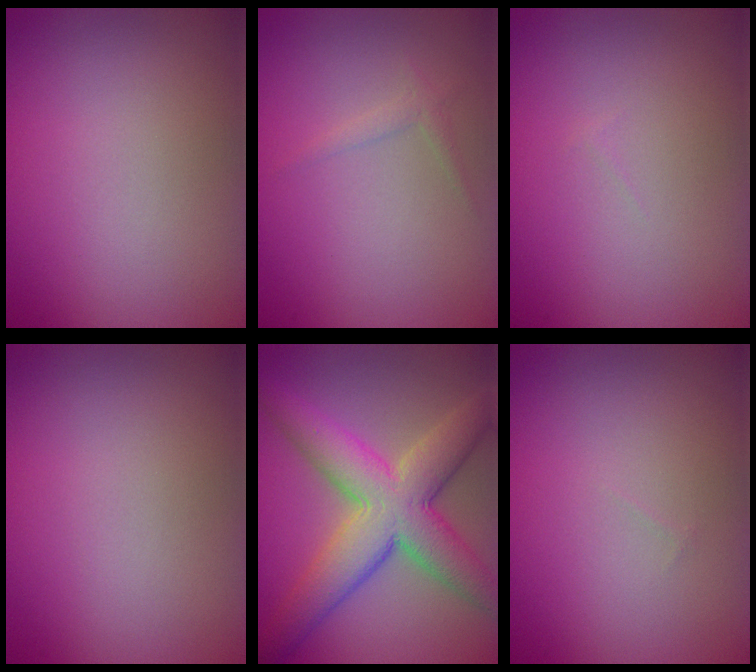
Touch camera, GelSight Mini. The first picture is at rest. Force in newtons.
{"total": 0.9, "press": 0.9, "slide": 0.1}
{"total": 0.0}
{"total": 0.0}
{"total": 8.7, "press": 8.7, "slide": 0.2}
{"total": 0.0}